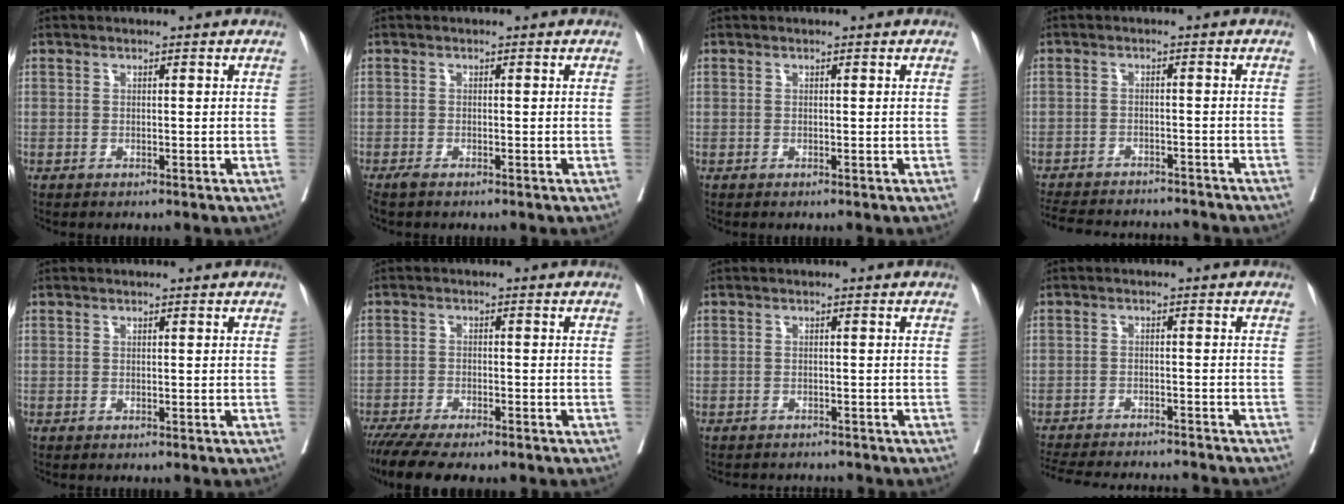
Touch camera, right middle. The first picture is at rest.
{"total": 1.2, "force": [-1.0, 0.2, 0.7], "torque": [-0.016, -0.006, -0.018]}
{"total": 0.0}
{"total": 14.9, "force": [-13.7, 3.3, 4.7], "torque": [-0.109, -0.007, -0.186]}
{"total": 0.0}
{"total": 10.2, "force": [-8.3, 2.3, 5.5], "torque": [-0.081, -0.011, -0.127]}
{"total": 4.2, "force": [-4.1, 1.1, 0.3], "torque": [0.004, -0.006, -0.055]}
{"total": 16.6, "force": [-15.5, 2.1, 5.6], "torque": [-0.125, -0.019, -0.214]}